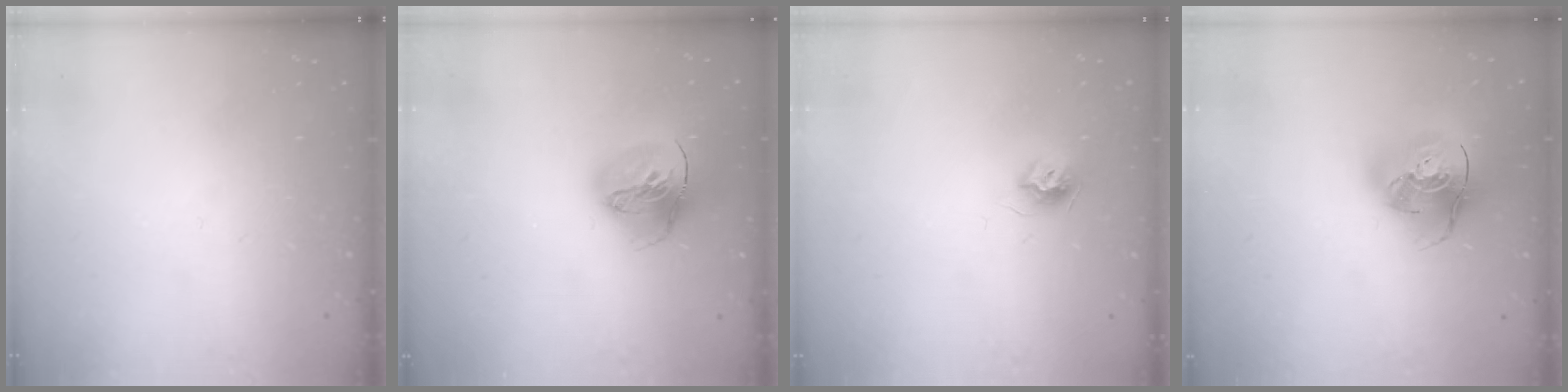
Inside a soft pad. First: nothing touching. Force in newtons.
{"total": 16.9, "press": 16.8, "slide": 1.7}
{"total": 7.4, "press": 7.4, "slide": 0.0}
{"total": 17.7, "press": 17.5, "slide": 2.5}